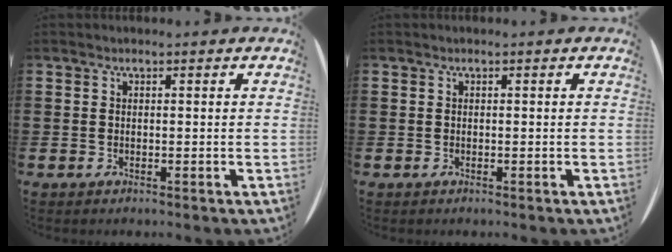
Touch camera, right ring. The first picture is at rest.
{"total": 0.0}